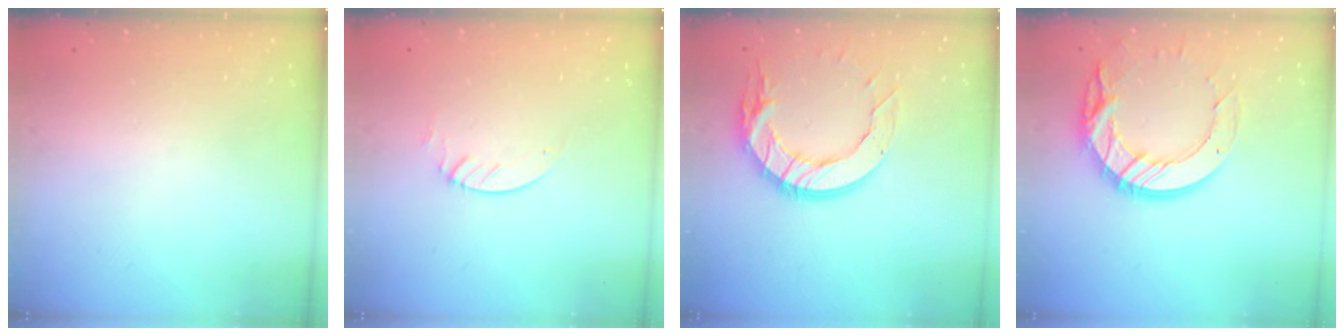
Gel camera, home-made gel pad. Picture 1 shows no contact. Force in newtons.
{"total": 2.3, "press": 2.3, "slide": 0.2}
{"total": 15.4, "press": 15.3, "slide": 1.5}
{"total": 15.9, "press": 15.8, "slide": 1.5}